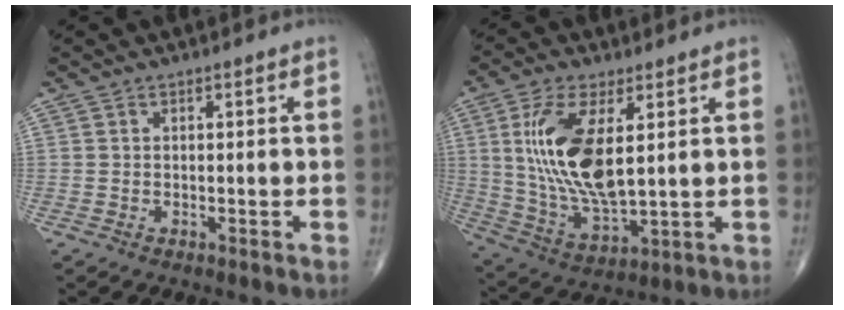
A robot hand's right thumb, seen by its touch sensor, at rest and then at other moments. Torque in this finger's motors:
{"motor_torque": [-0.58, 1.37, 1.67, 0.73, 0.55]}